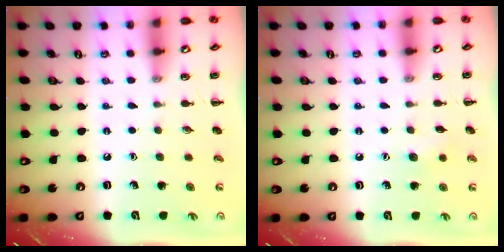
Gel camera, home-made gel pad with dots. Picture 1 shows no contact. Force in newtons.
{"total": 4.8, "press": 4.7, "slide": 1.0}